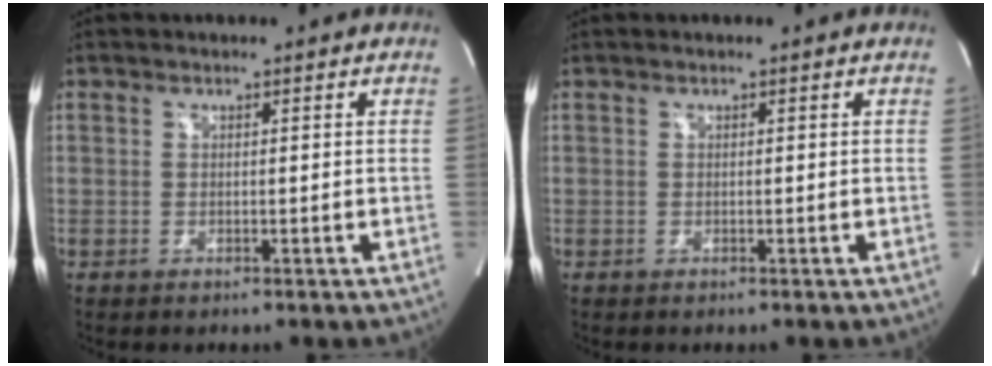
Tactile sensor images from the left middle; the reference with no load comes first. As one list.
[{"total": 0.0}]